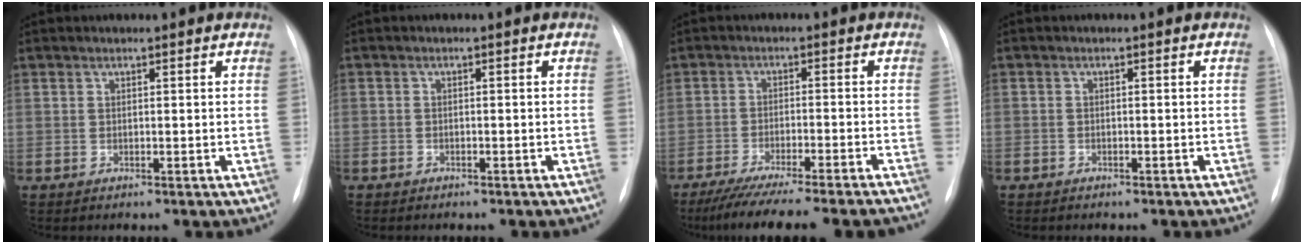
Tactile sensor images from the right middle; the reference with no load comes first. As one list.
[{"total": 1.7, "force": [-1.2, 1.1, 0.3], "torque": [-0.011, 0.002, -0.014]}, {"total": 17.9, "force": [-15.9, 0.3, 8.2], "torque": [-0.106, -0.036, -0.226]}, {"total": 1.4, "force": [-1.0, 1.0, 0.2], "torque": [-0.011, 0.003, -0.012]}]